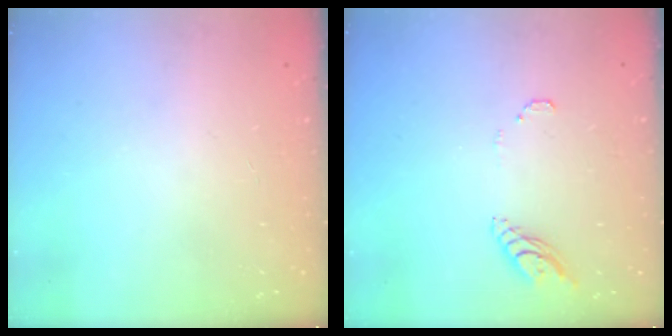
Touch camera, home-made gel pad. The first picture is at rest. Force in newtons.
{"total": 8.1, "press": 8.1, "slide": 0.7}